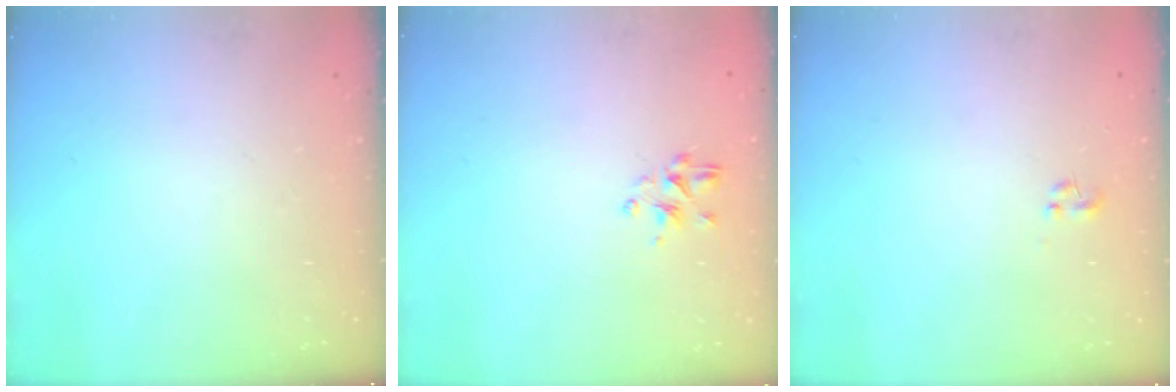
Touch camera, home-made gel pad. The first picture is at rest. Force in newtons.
{"total": 2.8, "press": 2.7, "slide": 0.8}
{"total": 0.0}